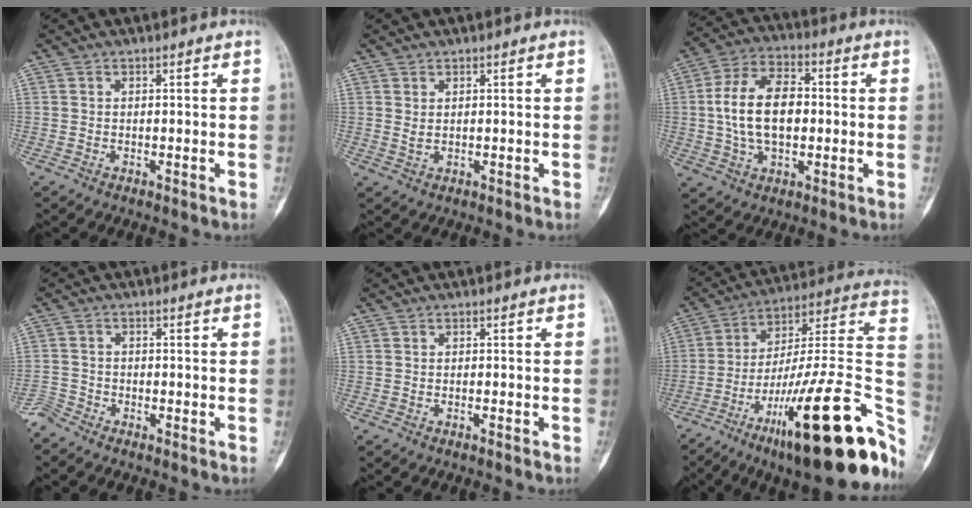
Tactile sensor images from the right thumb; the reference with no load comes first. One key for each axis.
{"total": 1.2, "fx": 0.5, "fy": 0.6, "fz": 0.9, "tx": -0.017, "ty": -0.001, "tz": 0.016}
{"total": 13.7, "fx": 0.2, "fy": 8.2, "fz": 11.0, "tx": -0.194, "ty": 0.020, "tz": 0.001}
{"total": 2.5, "fx": -2.5, "fy": 0.5, "fz": 0.0, "tx": -0.002, "ty": -0.006, "tz": -0.057}
{"total": 0.5, "fx": -0.4, "fy": 0.0, "fz": 0.3, "tx": -0.012, "ty": 0.001, "tz": -0.006}
{"total": 33.6, "fx": -14.1, "fy": 8.4, "fz": 29.3, "tx": -0.352, "ty": 0.066, "tz": -0.214}